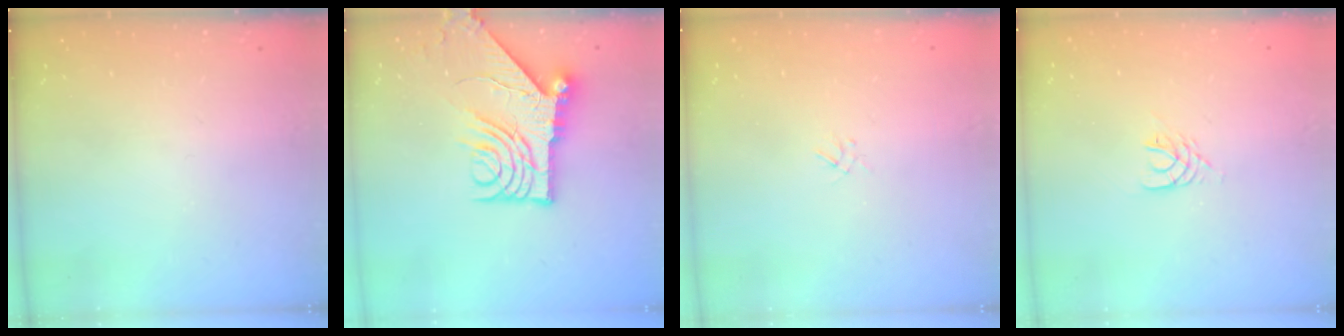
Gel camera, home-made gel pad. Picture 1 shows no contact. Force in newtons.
{"total": 12.6, "press": 12.6, "slide": 1.5}
{"total": 1.0, "press": 0.9, "slide": 0.4}
{"total": 3.5, "press": 3.5, "slide": 0.5}